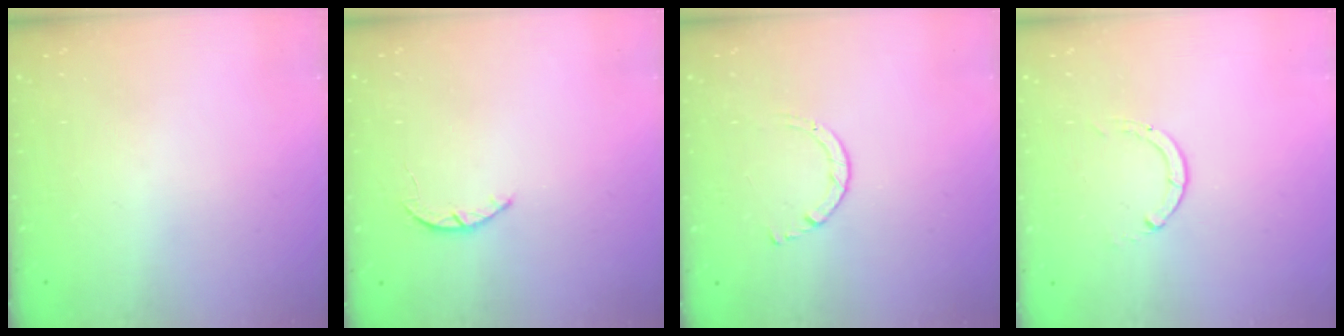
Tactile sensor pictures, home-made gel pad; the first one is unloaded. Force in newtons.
{"total": 2.5, "press": 2.5, "slide": 0.5}
{"total": 2.7, "press": 2.7, "slide": 0.3}
{"total": 0.0}